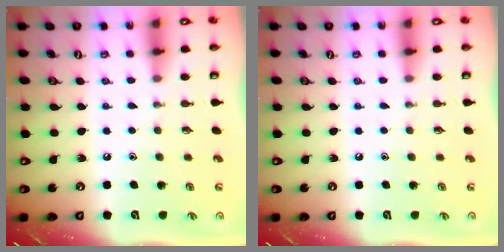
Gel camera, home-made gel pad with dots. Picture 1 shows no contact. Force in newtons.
{"total": 0.0}